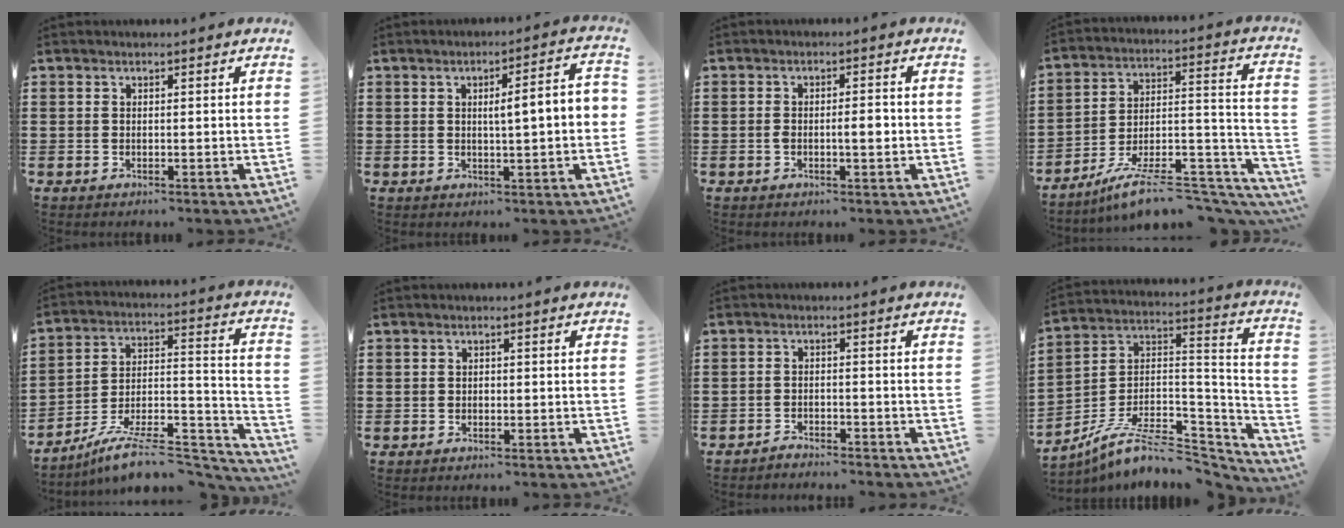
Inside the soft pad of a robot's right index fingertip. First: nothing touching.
{"total": 4.4, "force": [0.2, 0.4, 4.3], "torque": [-0.070, -0.002, -0.003]}
{"total": 3.0, "force": [-0.5, 0.9, 2.9], "torque": [-0.044, -0.001, -0.012]}
{"total": 10.6, "force": [-8.1, 2.3, 6.5], "torque": [-0.095, 0.022, -0.149]}
{"total": 10.9, "force": [-9.0, 2.5, 5.7], "torque": [-0.079, 0.027, -0.167]}
{"total": 0.5, "force": [-0.1, 0.4, 0.4], "torque": [-0.009, -0.001, -0.003]}
{"total": 1.9, "force": [-1.8, 0.1, -0.2], "torque": [-0.003, 0.006, -0.040]}
{"total": 9.8, "force": [-6.9, 3.6, 6.1], "torque": [-0.112, 0.012, -0.133]}